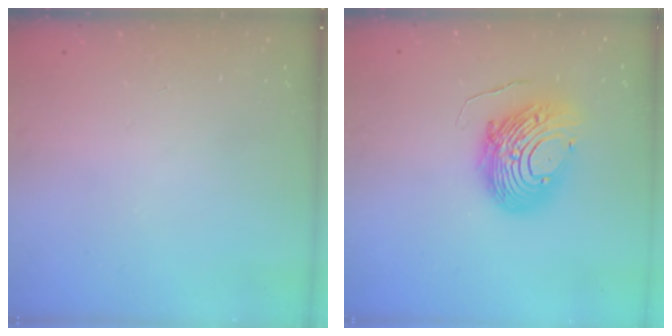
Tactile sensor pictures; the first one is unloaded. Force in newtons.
{"total": 15.1, "press": 15.1, "slide": 1.6}